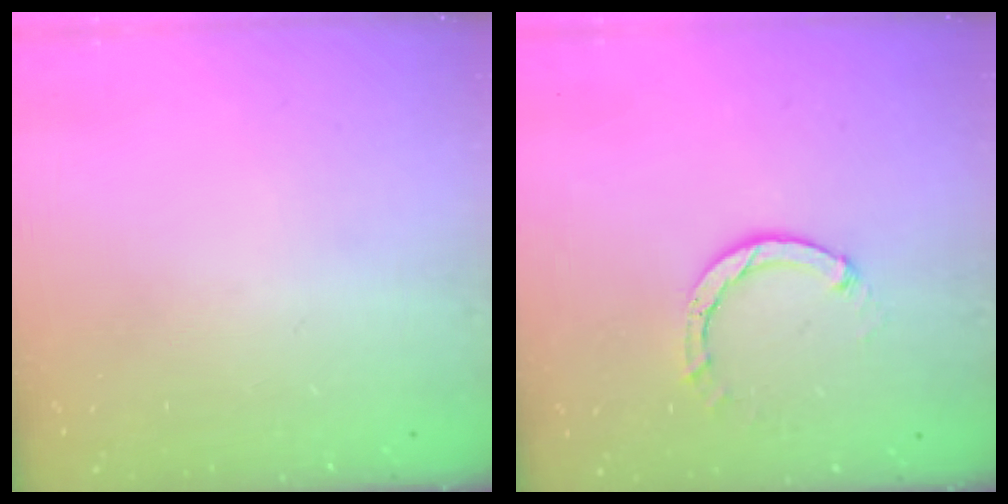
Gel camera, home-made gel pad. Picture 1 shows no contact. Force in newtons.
{"total": 3.5, "press": 3.5, "slide": 0.3}